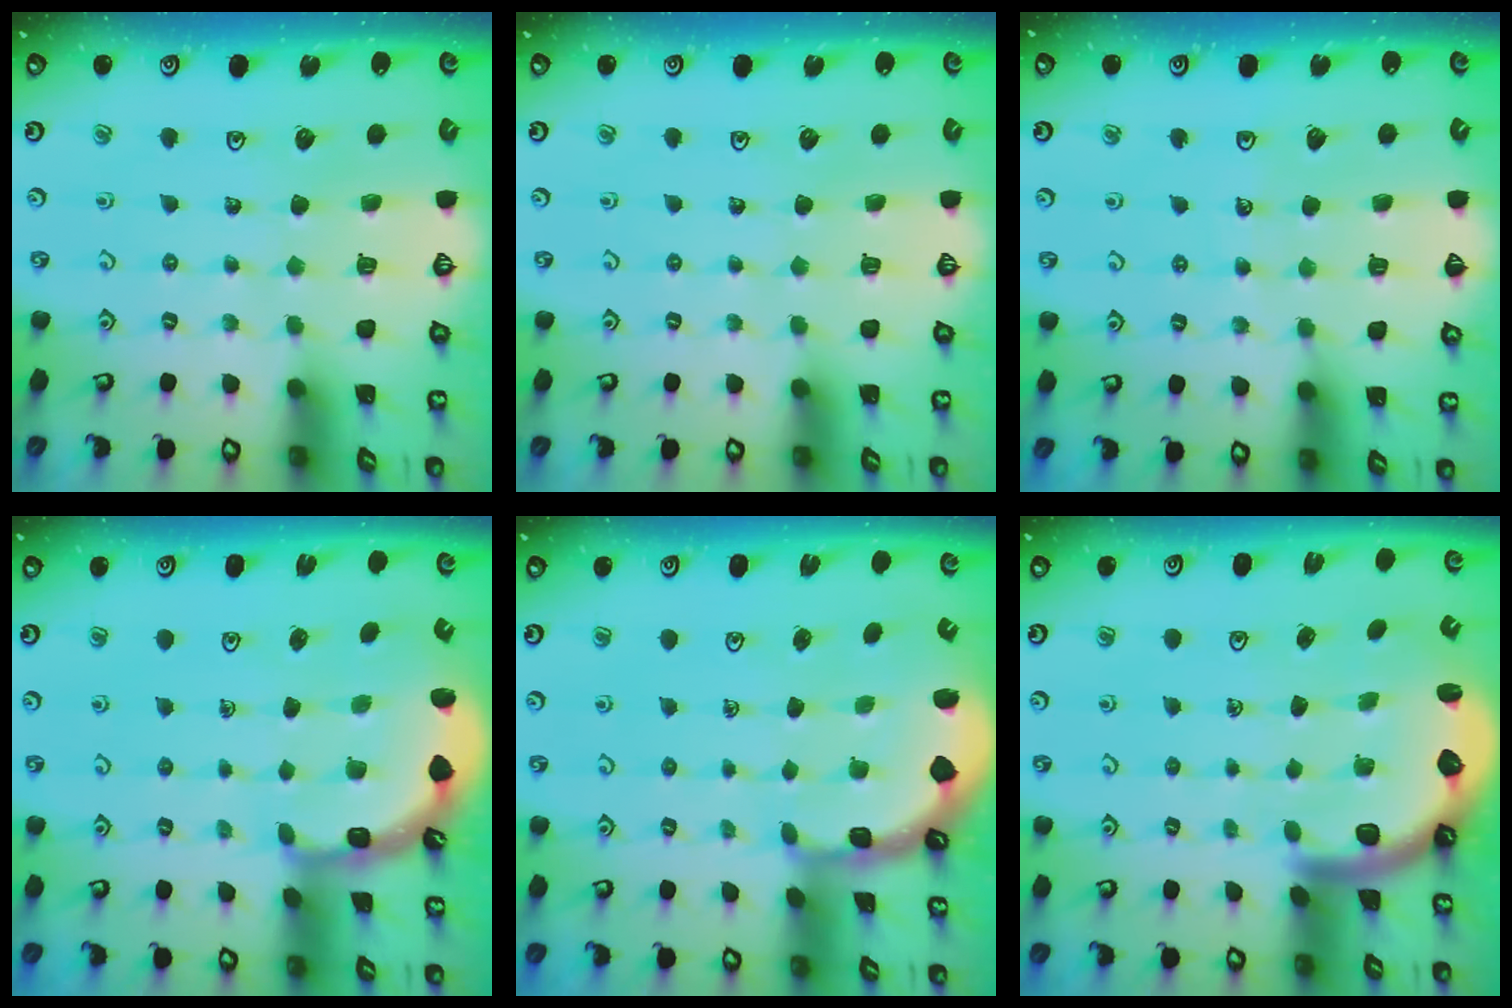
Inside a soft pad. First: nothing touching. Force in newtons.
{"total": 0.0}
{"total": 3.0, "press": 3.0, "slide": 0.3}
{"total": 2.7, "press": 2.7, "slide": 0.6}
{"total": 1.8, "press": 1.8, "slide": 0.3}
{"total": 3.2, "press": 3.1, "slide": 0.5}